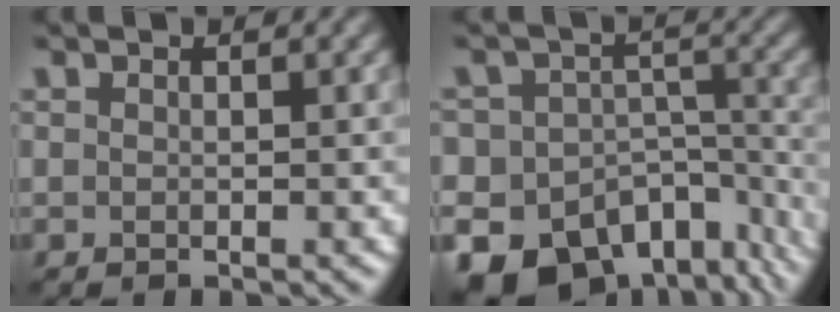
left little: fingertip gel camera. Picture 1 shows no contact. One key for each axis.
{"total": 16.6, "fx": -11.2, "fy": 10.8, "fz": 5.8, "tx": -0.103, "ty": -0.041, "tz": -0.131}